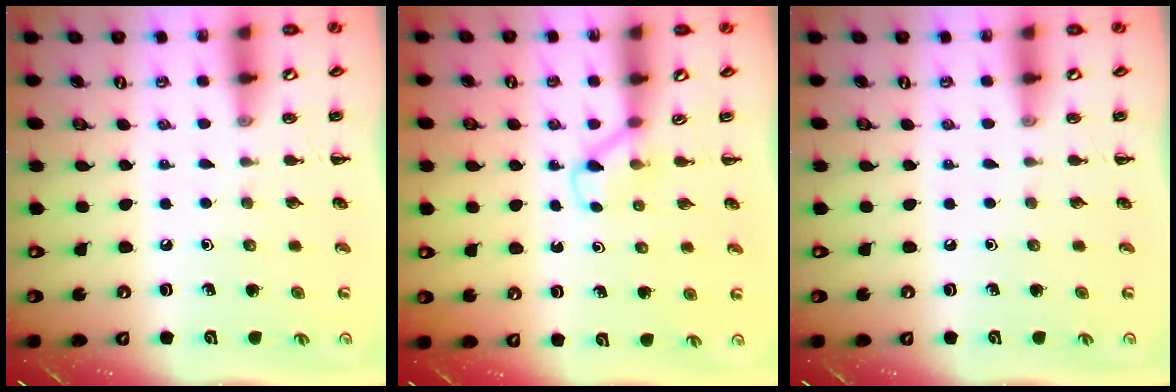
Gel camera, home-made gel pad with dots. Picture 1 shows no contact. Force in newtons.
{"total": 3.0, "press": 2.8, "slide": 0.9}
{"total": 0.0}